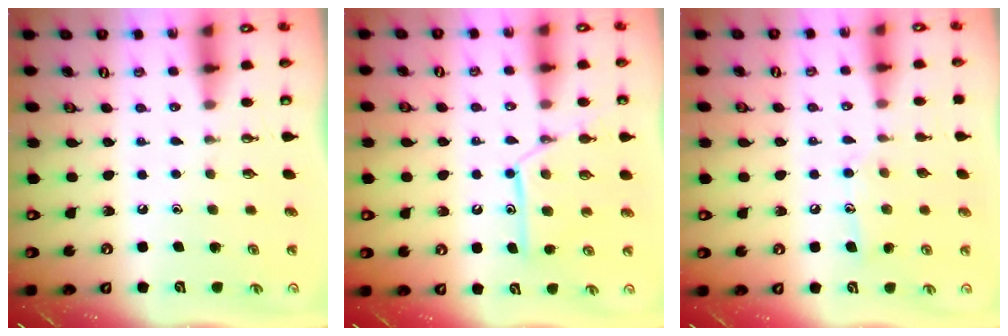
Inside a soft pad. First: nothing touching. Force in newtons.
{"total": 12.2, "press": 12.2, "slide": 0.9}
{"total": 9.1, "press": 9.1, "slide": 0.6}